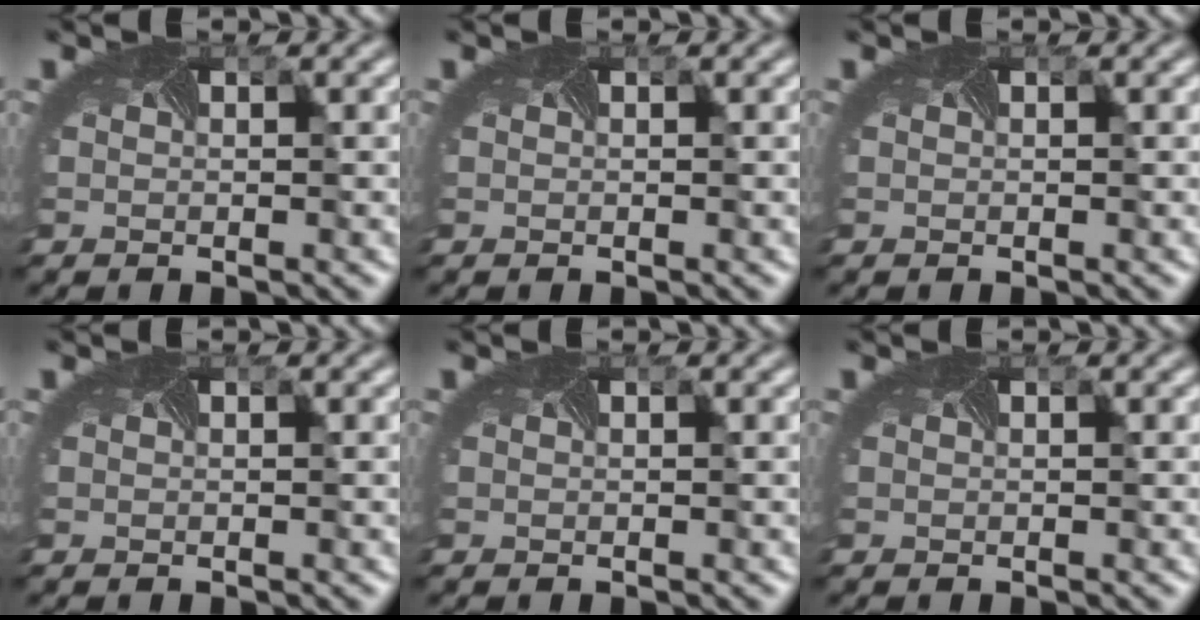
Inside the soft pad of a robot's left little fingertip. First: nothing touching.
{"total": 0.0}
{"total": 0.0}
{"total": 0.0}
{"total": 0.0}
{"total": 0.0}